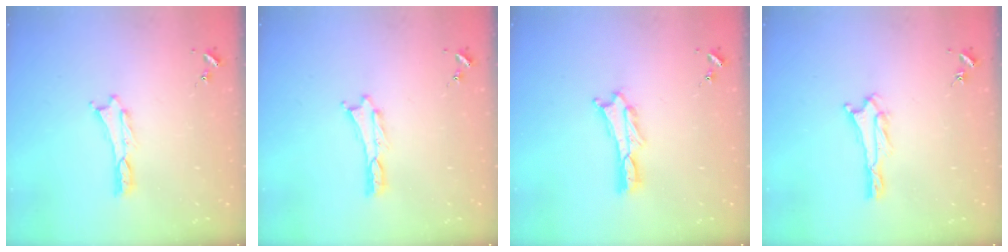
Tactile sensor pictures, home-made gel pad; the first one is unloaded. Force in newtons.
{"total": 0.0}
{"total": 1.1, "press": 1.1, "slide": 0.2}
{"total": 0.7, "press": 0.7, "slide": 0.1}